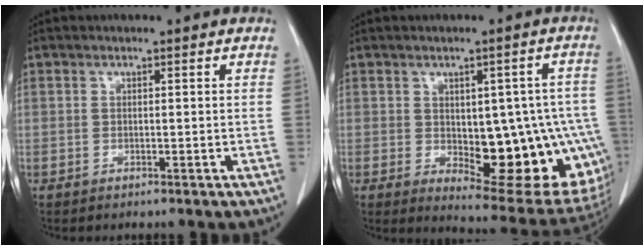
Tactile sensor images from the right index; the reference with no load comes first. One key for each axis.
{"total": 18.7, "fx": -3.3, "fy": 7.7, "fz": 16.7, "tx": -0.140, "ty": 0.015, "tz": -0.013}